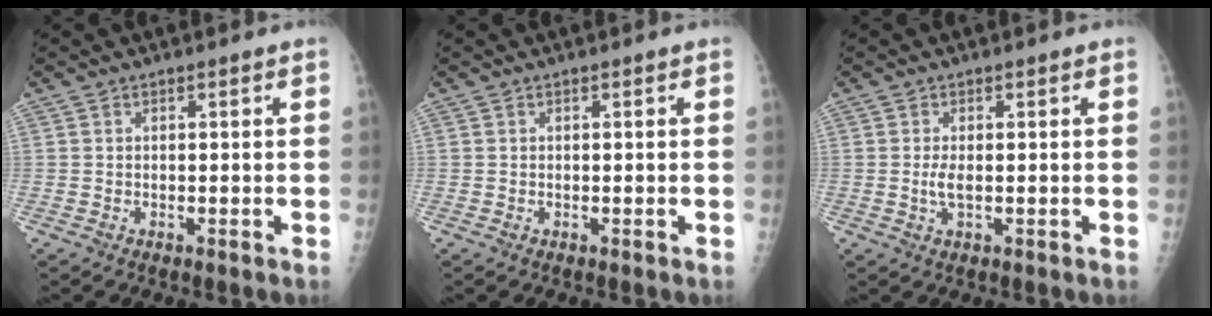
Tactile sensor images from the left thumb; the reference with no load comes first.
{"total": 0.0}
{"total": 2.1, "force": [-0.1, 0.8, 1.9], "torque": [-0.046, -0.005, -0.001]}